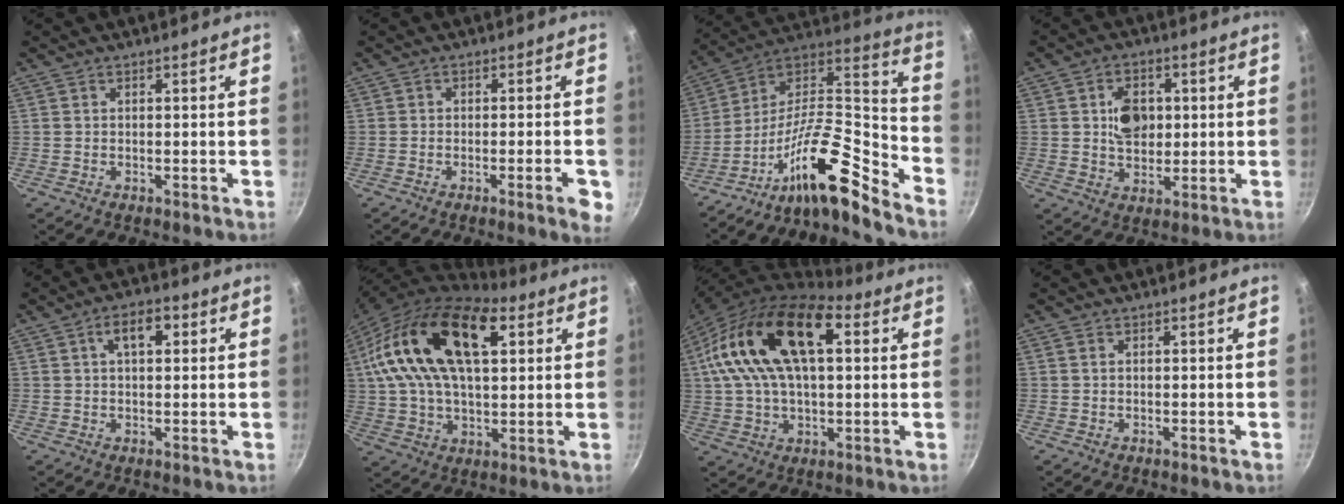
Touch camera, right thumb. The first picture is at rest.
{"total": 4.9, "force": [-1.9, 0.7, 4.4], "torque": [-0.051, 0.005, -0.026]}
{"total": 19.1, "force": [-13.5, 4.6, 12.6], "torque": [-0.171, 0.104, -0.258]}
{"total": 8.1, "force": [1.3, 6.1, 5.2], "torque": [-0.056, -0.004, 0.020]}
{"total": 5.9, "force": [1.8, 3.1, 4.6], "torque": [-0.059, 0.012, 0.024]}
{"total": 24.7, "force": [7.6, 13.3, 19.3], "torque": [-0.342, 0.009, 0.122]}
{"total": 22.6, "force": [5.6, 12.1, 18.3], "torque": [-0.328, 0.024, 0.085]}
{"total": 0.7, "force": [0.3, 0.4, 0.5], "torque": [-0.009, 0.001, 0.005]}